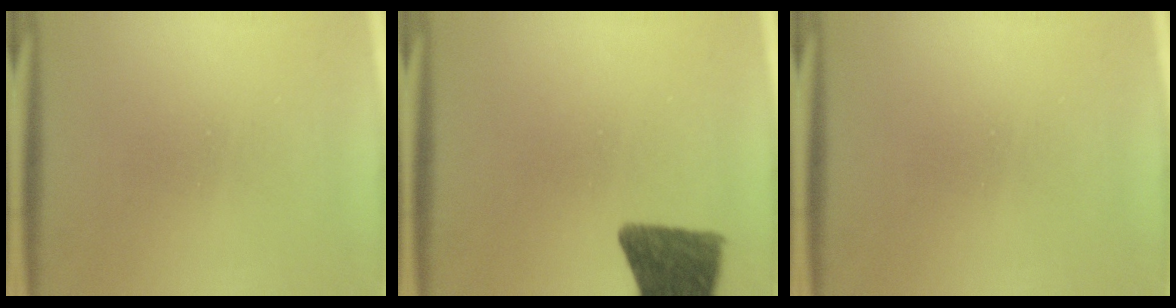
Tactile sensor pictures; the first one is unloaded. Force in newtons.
{"total": 11.2}
{"total": 0.0}